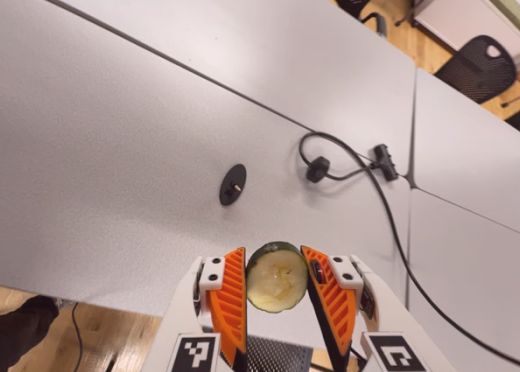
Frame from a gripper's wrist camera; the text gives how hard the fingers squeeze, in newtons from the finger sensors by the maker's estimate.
{"total": 4.4, "left": 4.6, "right": 4.2}